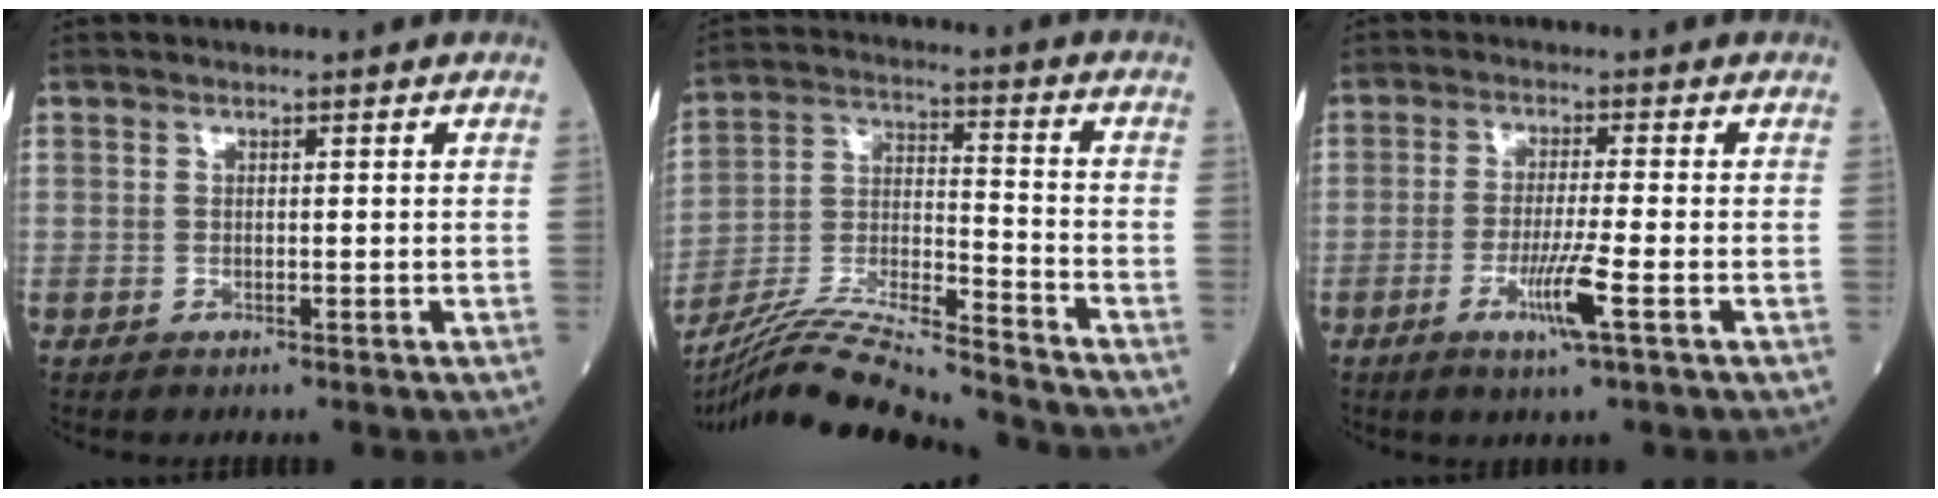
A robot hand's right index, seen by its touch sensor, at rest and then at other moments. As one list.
[{"total": 19.0, "force": [-17.4, -0.3, 7.6], "torque": [-0.160, -0.018, -0.308]}, {"total": 5.8, "force": [-2.3, -0.5, 5.3], "torque": [-0.101, -0.013, -0.041]}]